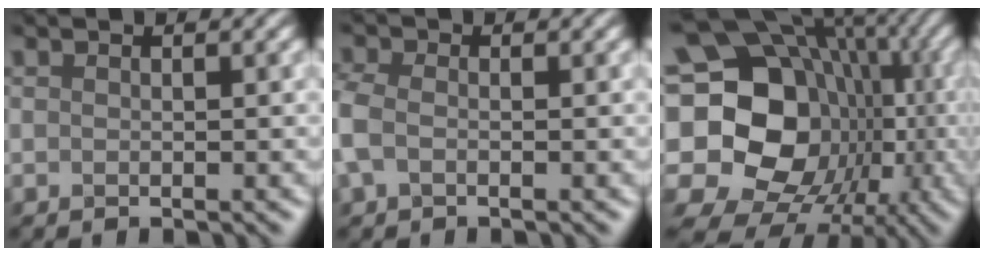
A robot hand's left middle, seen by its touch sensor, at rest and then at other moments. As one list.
[{"total": 1.7, "force": [-1.3, 1.1, 0.6], "torque": [-0.055, 0.002, -0.013]}, {"total": 20.4, "force": [-0.9, 17.4, 10.7], "torque": [-0.190, 0.010, -0.020]}]